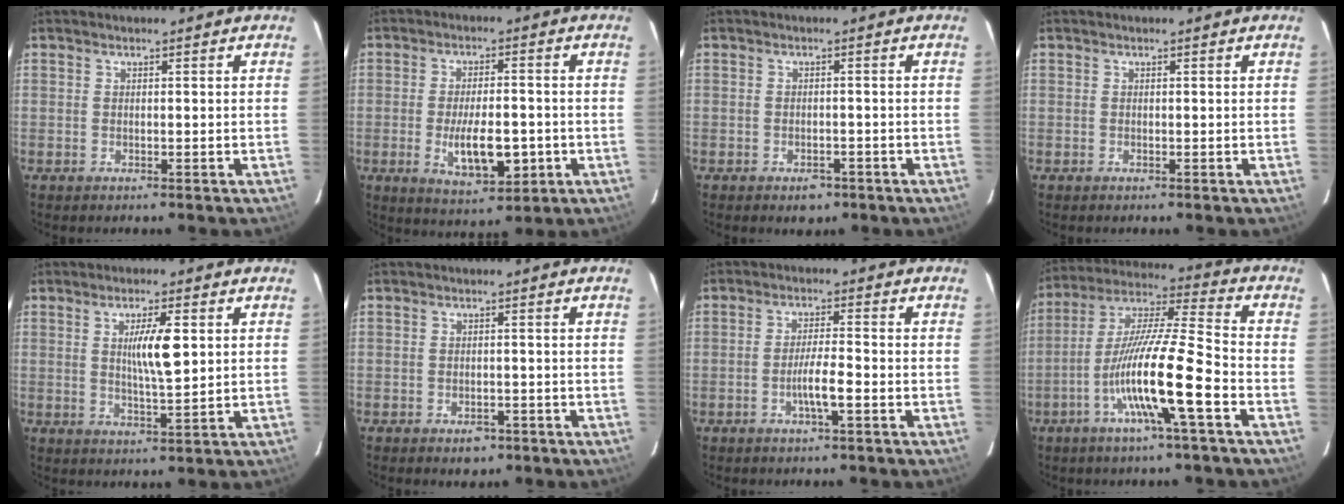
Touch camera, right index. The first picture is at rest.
{"total": 9.2, "force": [-2.2, 3.3, 8.4], "torque": [-0.147, -0.011, -0.028]}
{"total": 2.7, "force": [-1.8, 1.5, 1.3], "torque": [-0.016, 0.002, -0.016]}
{"total": 0.0}
{"total": 6.3, "force": [1.4, 0.8, 6.1], "torque": [-0.104, -0.001, 0.025]}
{"total": 2.6, "force": [-1.6, 1.5, 1.3], "torque": [-0.014, 0.002, -0.014]}
{"total": 4.4, "force": [-1.7, 0.1, 4.1], "torque": [-0.076, -0.003, -0.032]}
{"total": 15.3, "force": [-5.7, -0.1, 14.2], "torque": [-0.275, 0.000, -0.109]}